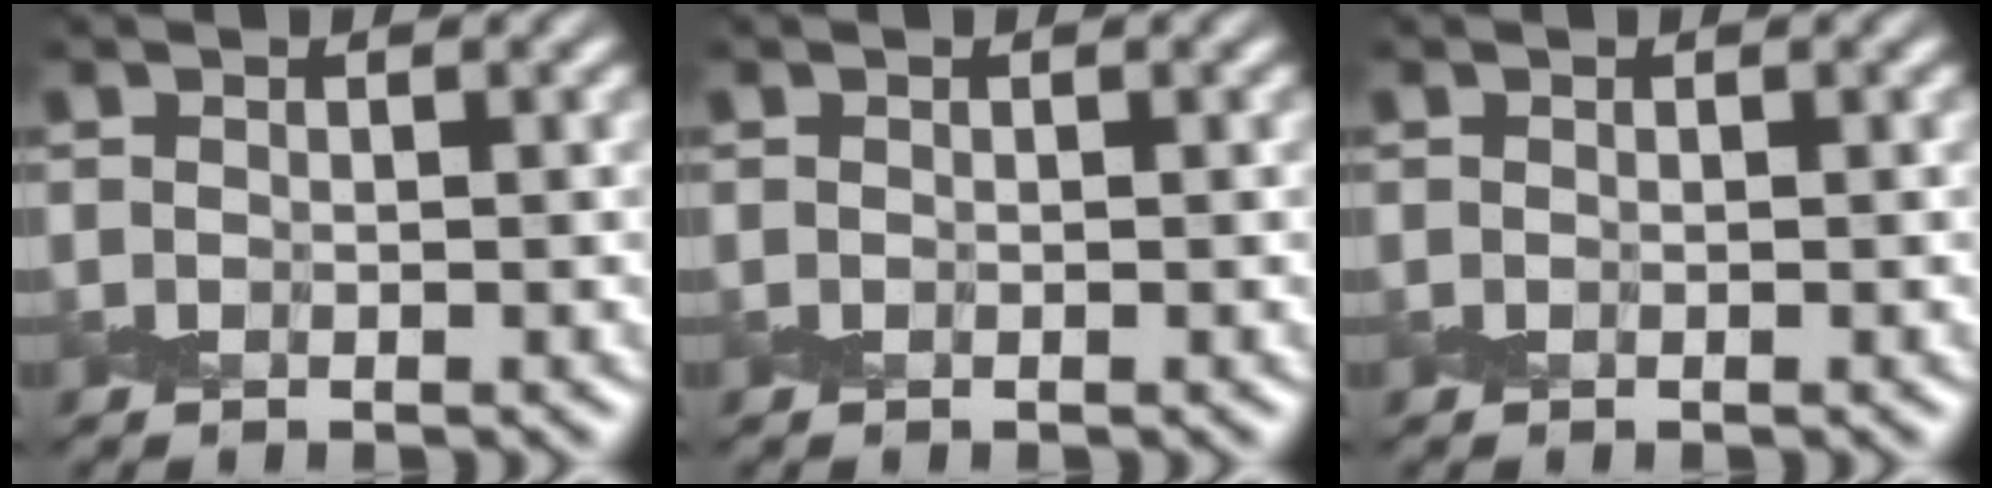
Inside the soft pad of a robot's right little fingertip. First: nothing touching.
{"total": 0.0}
{"total": 0.0}